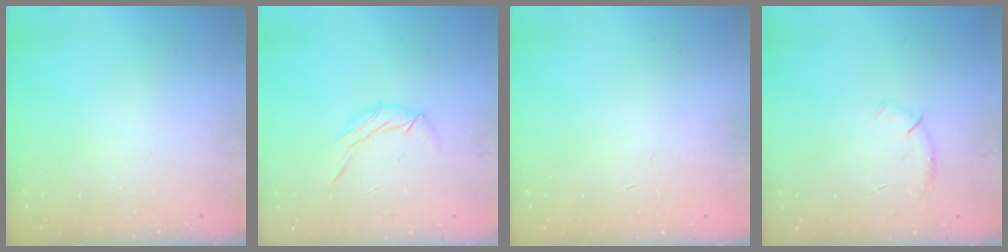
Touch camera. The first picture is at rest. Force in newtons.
{"total": 6.6, "press": 6.6, "slide": 0.6}
{"total": 0.6, "press": 0.6, "slide": 0.2}
{"total": 4.3, "press": 4.1, "slide": 1.1}